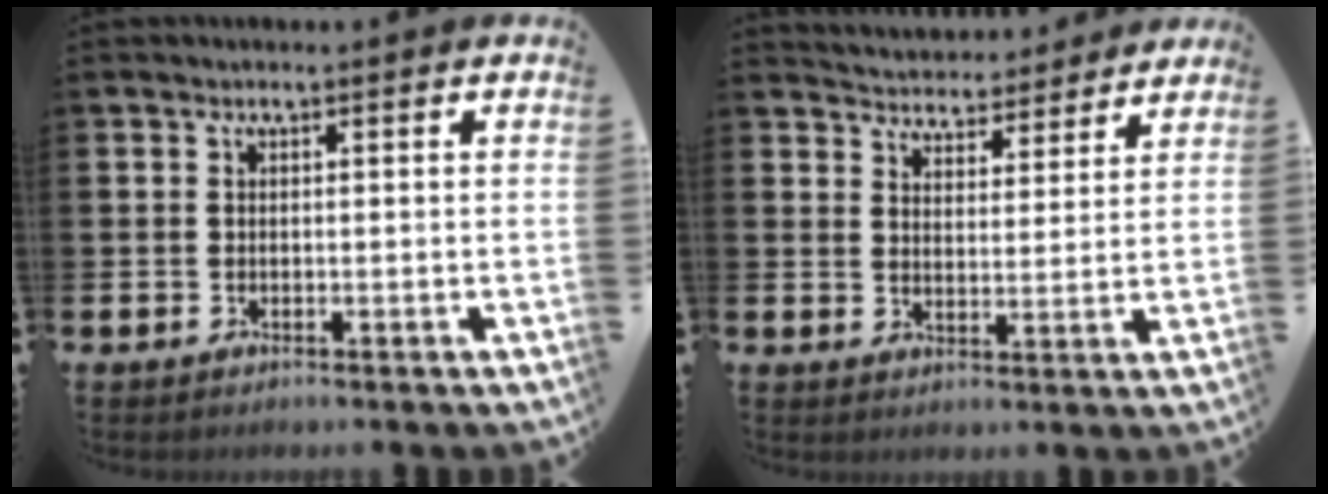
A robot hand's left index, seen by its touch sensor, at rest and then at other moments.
{"total": 4.6, "force": [4.4, 1.1, -0.4], "torque": [-0.009, -0.036, 0.077]}